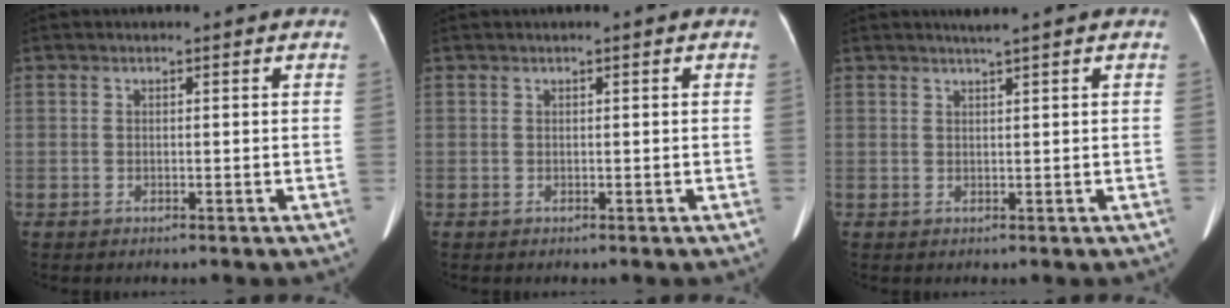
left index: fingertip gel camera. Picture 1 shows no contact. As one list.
[{"total": 0.0}, {"total": 1.5, "force": [1.2, -0.6, 0.8], "torque": [-0.016, -0.004, 0.027]}]